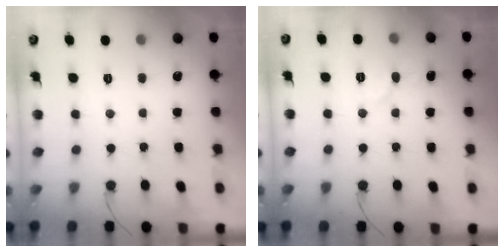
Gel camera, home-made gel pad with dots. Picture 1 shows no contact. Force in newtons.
{"total": 5.2, "press": 5.2, "slide": 0.3}